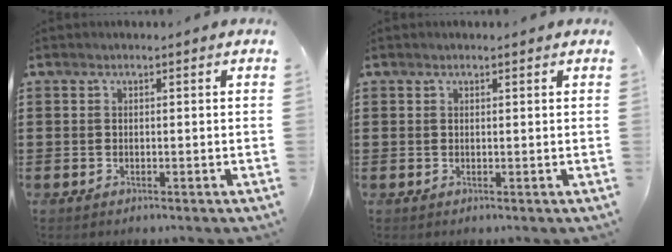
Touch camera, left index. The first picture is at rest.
{"total": 0.6, "force": [0.4, 0.1, 0.4], "torque": [-0.009, 0.000, 0.009]}